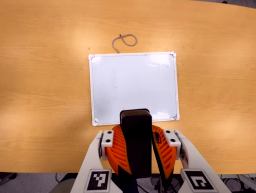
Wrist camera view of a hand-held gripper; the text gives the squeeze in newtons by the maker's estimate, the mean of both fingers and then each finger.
{"total": 13.0, "left": 12.3, "right": 13.7}